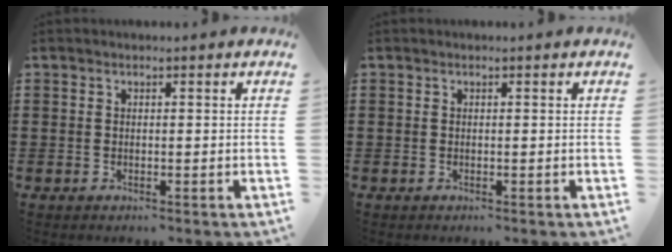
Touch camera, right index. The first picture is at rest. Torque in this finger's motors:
{"motor_torque": [-0.12, 0.04, 0.00, 0.00]}